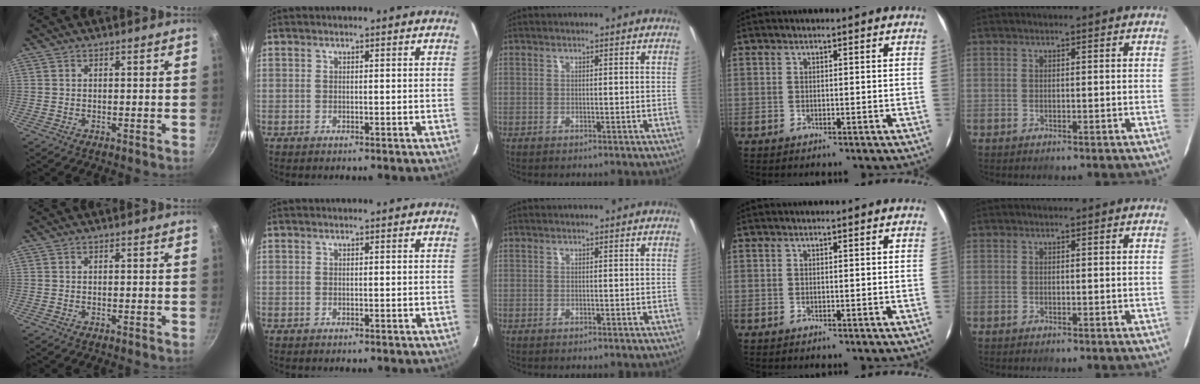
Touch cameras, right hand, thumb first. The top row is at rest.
{}